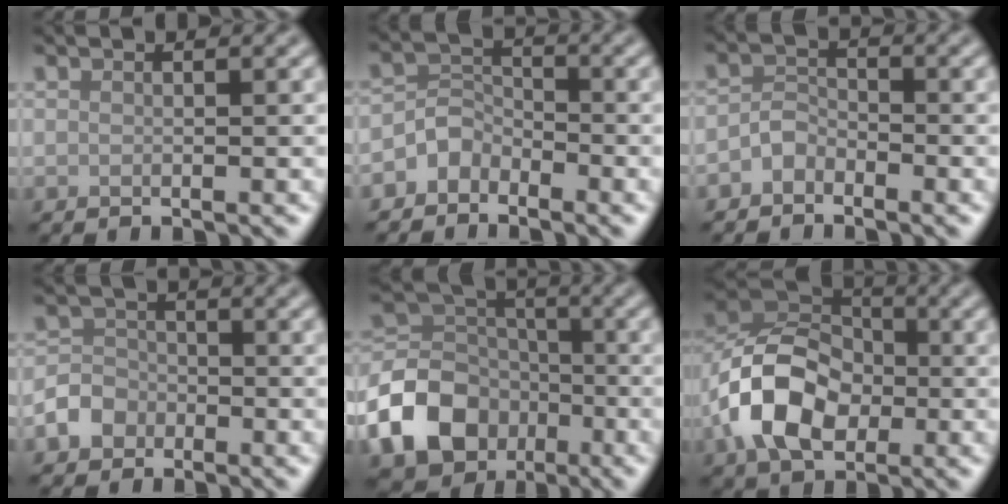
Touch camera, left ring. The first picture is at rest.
{"total": 2.5, "force": [-1.8, 1.6, 0.5], "torque": [-0.005, 0.012, -0.042]}
{"total": 1.8, "force": [-1.4, 1.0, 0.4], "torque": [-0.006, 0.009, -0.030]}
{"total": 3.4, "force": [-1.9, 2.6, 0.9], "torque": [-0.007, -0.001, -0.040]}
{"total": 11.1, "force": [-5.1, 8.5, 5.0], "torque": [-0.127, -0.005, -0.104]}
{"total": 9.2, "force": [-2.3, 6.4, 6.1], "torque": [-0.125, 0.006, -0.057]}